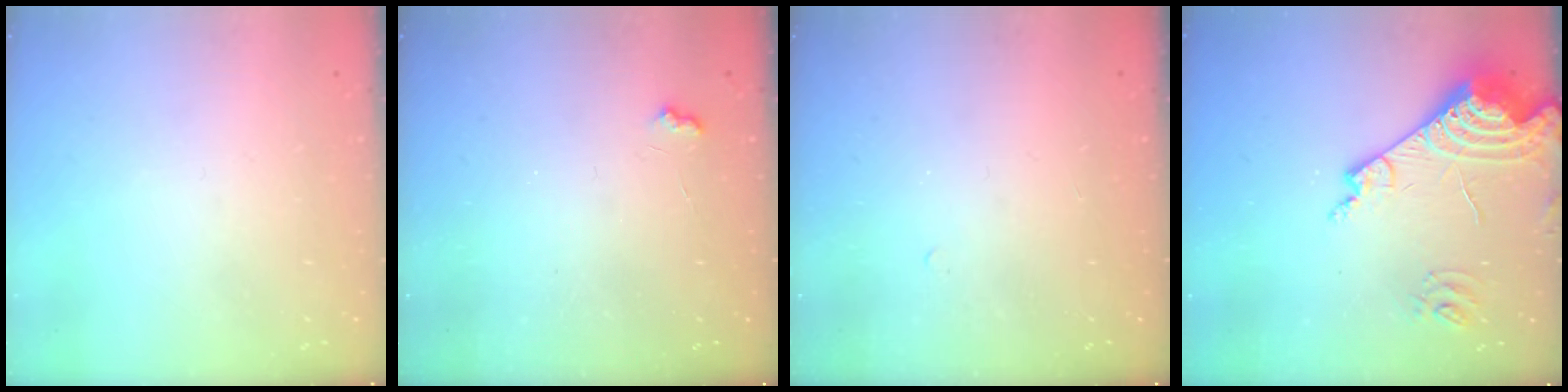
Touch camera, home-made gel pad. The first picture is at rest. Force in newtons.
{"total": 3.2, "press": 3.2, "slide": 0.5}
{"total": 4.6, "press": 4.5, "slide": 0.6}
{"total": 15.9, "press": 15.8, "slide": 1.9}